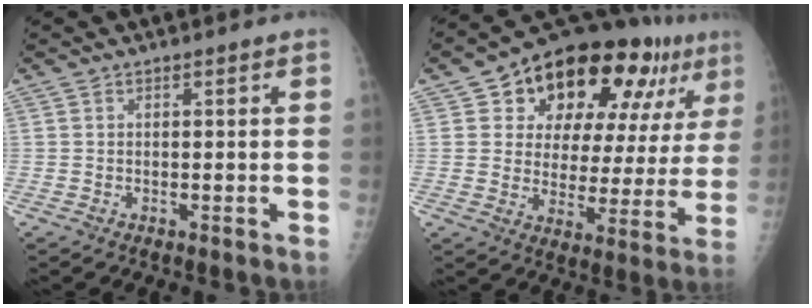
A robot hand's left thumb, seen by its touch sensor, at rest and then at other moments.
{"total": 23.0, "force": [12.5, 11.3, 15.6], "torque": [-0.179, -0.013, 0.185]}